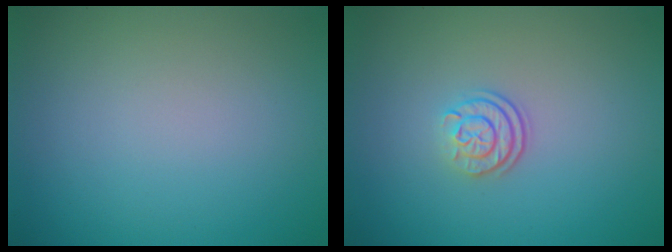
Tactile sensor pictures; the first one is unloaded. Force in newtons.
{"total": 2.4, "press": 1.8, "slide": 1.6}